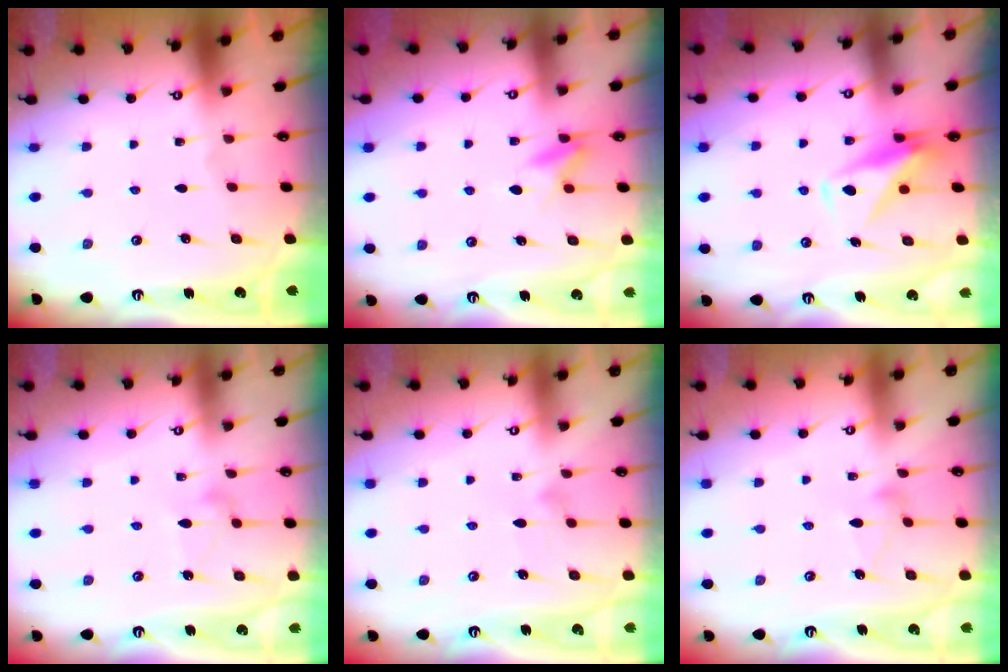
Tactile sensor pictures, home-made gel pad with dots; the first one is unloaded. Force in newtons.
{"total": 5.8, "press": 5.7, "slide": 0.7}
{"total": 8.1, "press": 8.1, "slide": 0.4}
{"total": 7.8, "press": 7.8, "slide": 0.4}
{"total": 7.7, "press": 7.7, "slide": 0.2}
{"total": 6.9, "press": 6.9, "slide": 0.4}